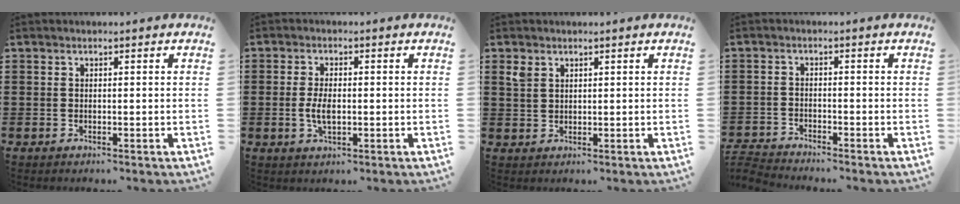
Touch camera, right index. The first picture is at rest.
{"total": 3.8, "force": [-0.4, 1.7, 3.4], "torque": [-0.077, -0.003, -0.012]}
{"total": 2.5, "force": [1.6, 1.8, 0.8], "torque": [-0.022, 0.008, 0.030]}
{"total": 2.7, "force": [-2.7, 0.0, -0.1], "torque": [-0.011, -0.003, -0.062]}